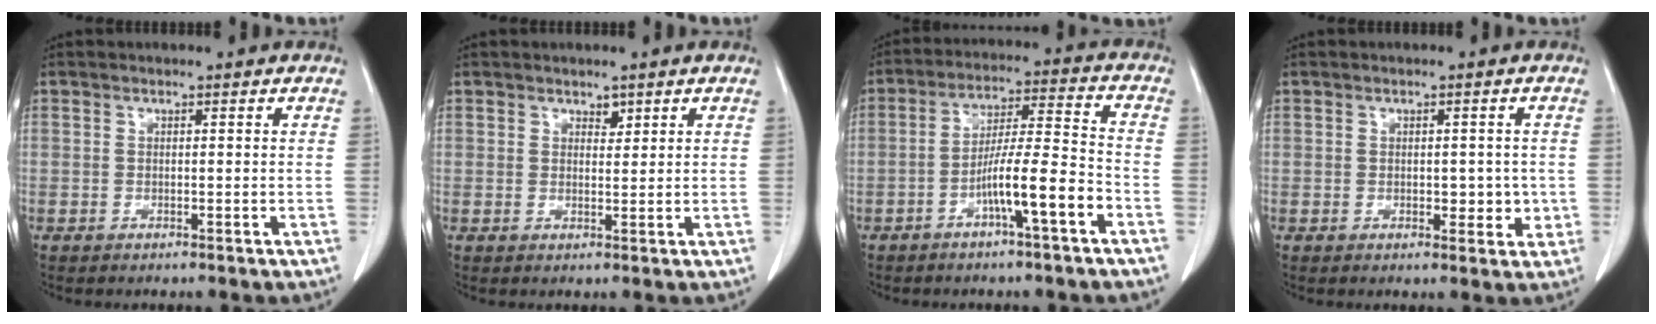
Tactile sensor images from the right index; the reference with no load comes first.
{"total": 2.1, "force": [1.3, 1.4, 0.9], "torque": [-0.019, 0.004, 0.027]}
{"total": 10.4, "force": [-4.7, 0.5, 9.2], "torque": [-0.163, 0.015, -0.079]}
{"total": 4.5, "force": [-0.5, 2.5, 3.7], "torque": [-0.046, 0.007, -0.001]}